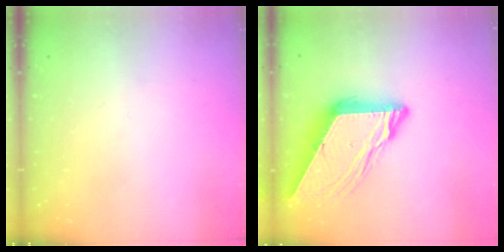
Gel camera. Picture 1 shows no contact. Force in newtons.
{"total": 9.3, "press": 9.2, "slide": 0.8}